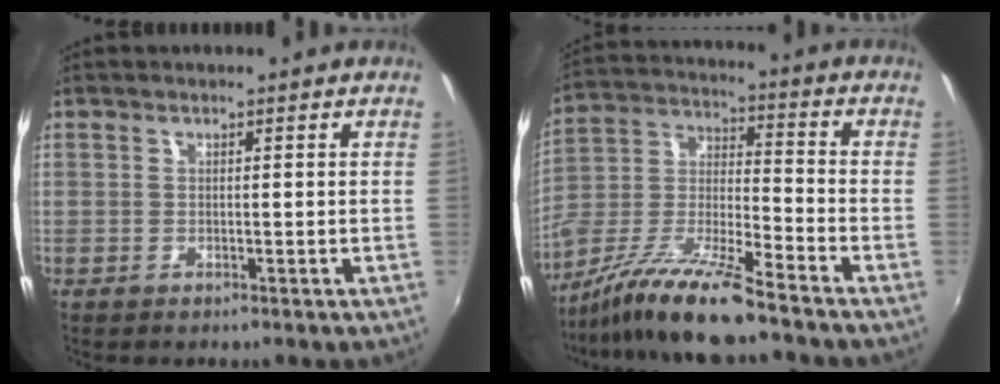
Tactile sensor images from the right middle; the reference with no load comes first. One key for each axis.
{"total": 14.0, "fx": -10.8, "fy": 1.0, "fz": 8.8, "tx": -0.187, "ty": -0.011, "tz": -0.213}